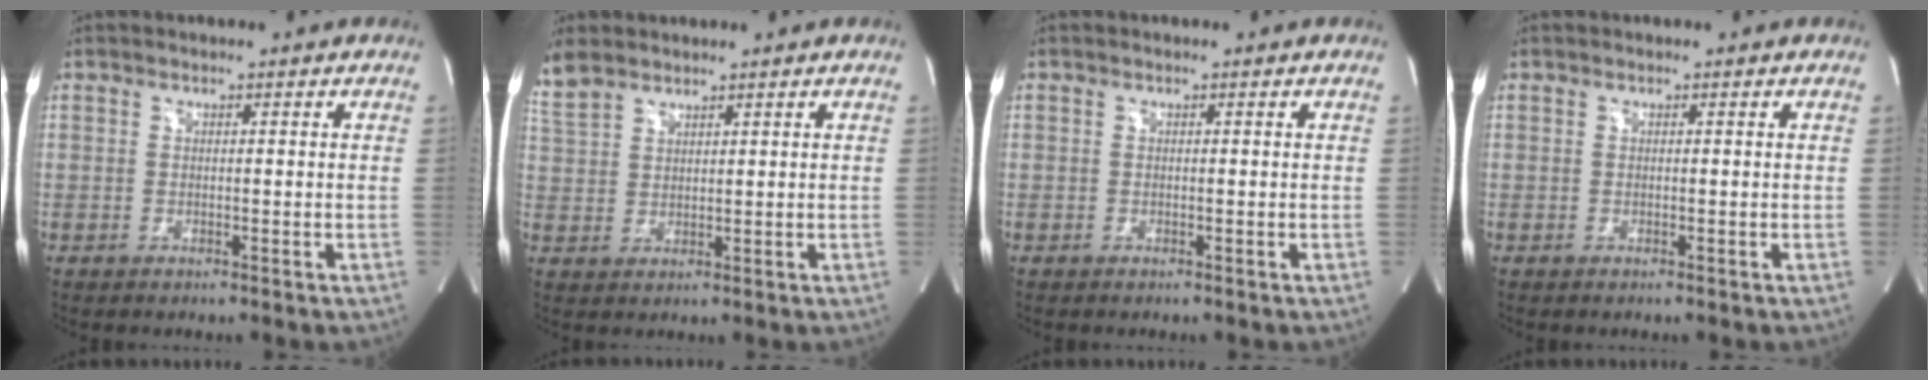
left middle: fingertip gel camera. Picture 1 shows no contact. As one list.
[{"total": 5.7, "force": [4.9, 2.1, 2.0], "torque": [-0.061, 0.013, 0.115]}, {"total": 0.0}, {"total": 0.0}]